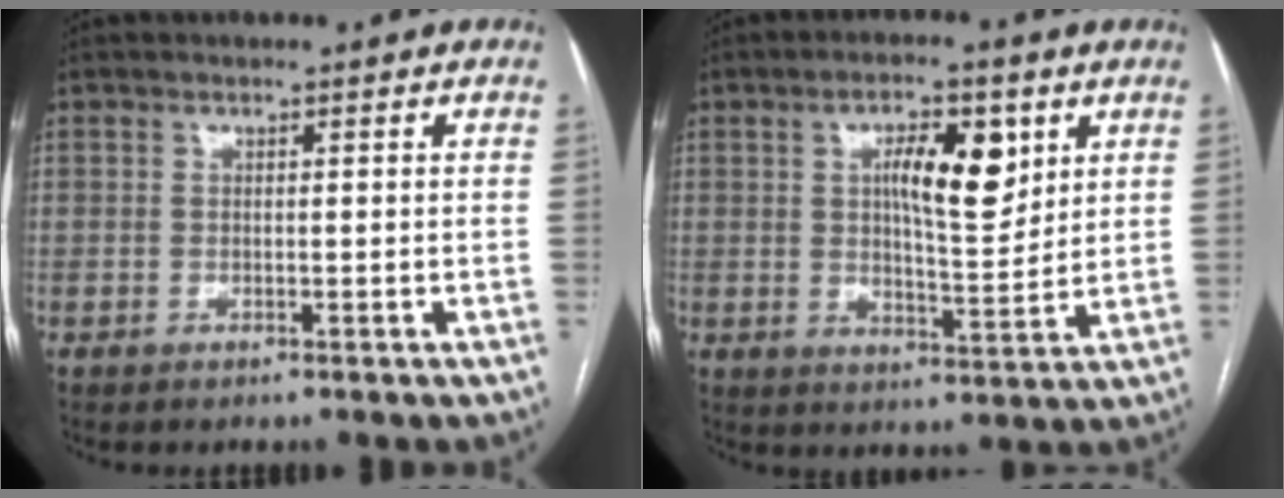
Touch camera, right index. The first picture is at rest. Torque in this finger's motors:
{"motor_torque": [0.31, 0.29, 0.48, 0.09]}